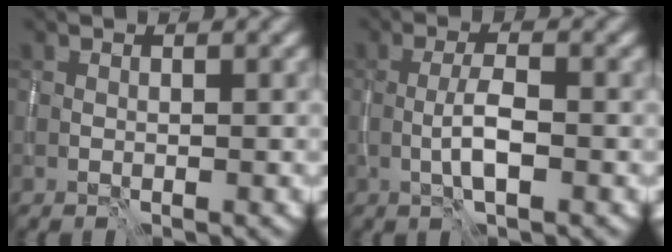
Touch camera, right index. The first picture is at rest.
{"total": 2.8, "force": [-0.9, 0.6, 2.5], "torque": [-0.049, 0.000, -0.016]}